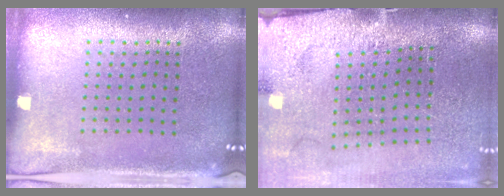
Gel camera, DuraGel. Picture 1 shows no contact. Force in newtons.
{"total": 3.1, "press": 2.9, "slide": 1.3}